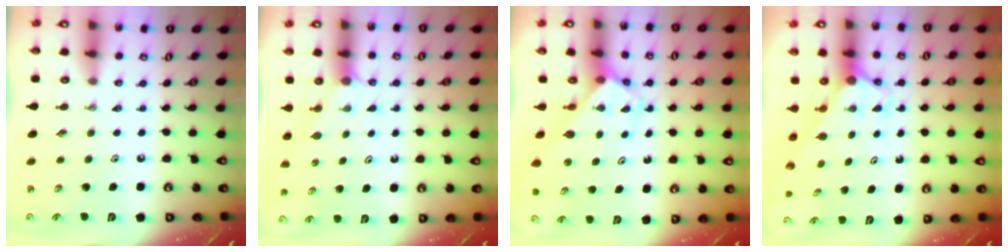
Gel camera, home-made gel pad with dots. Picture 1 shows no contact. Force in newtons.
{"total": 1.1, "press": 1.1, "slide": 0.2}
{"total": 2.7, "press": 2.7, "slide": 0.1}
{"total": 2.8, "press": 2.8, "slide": 0.1}